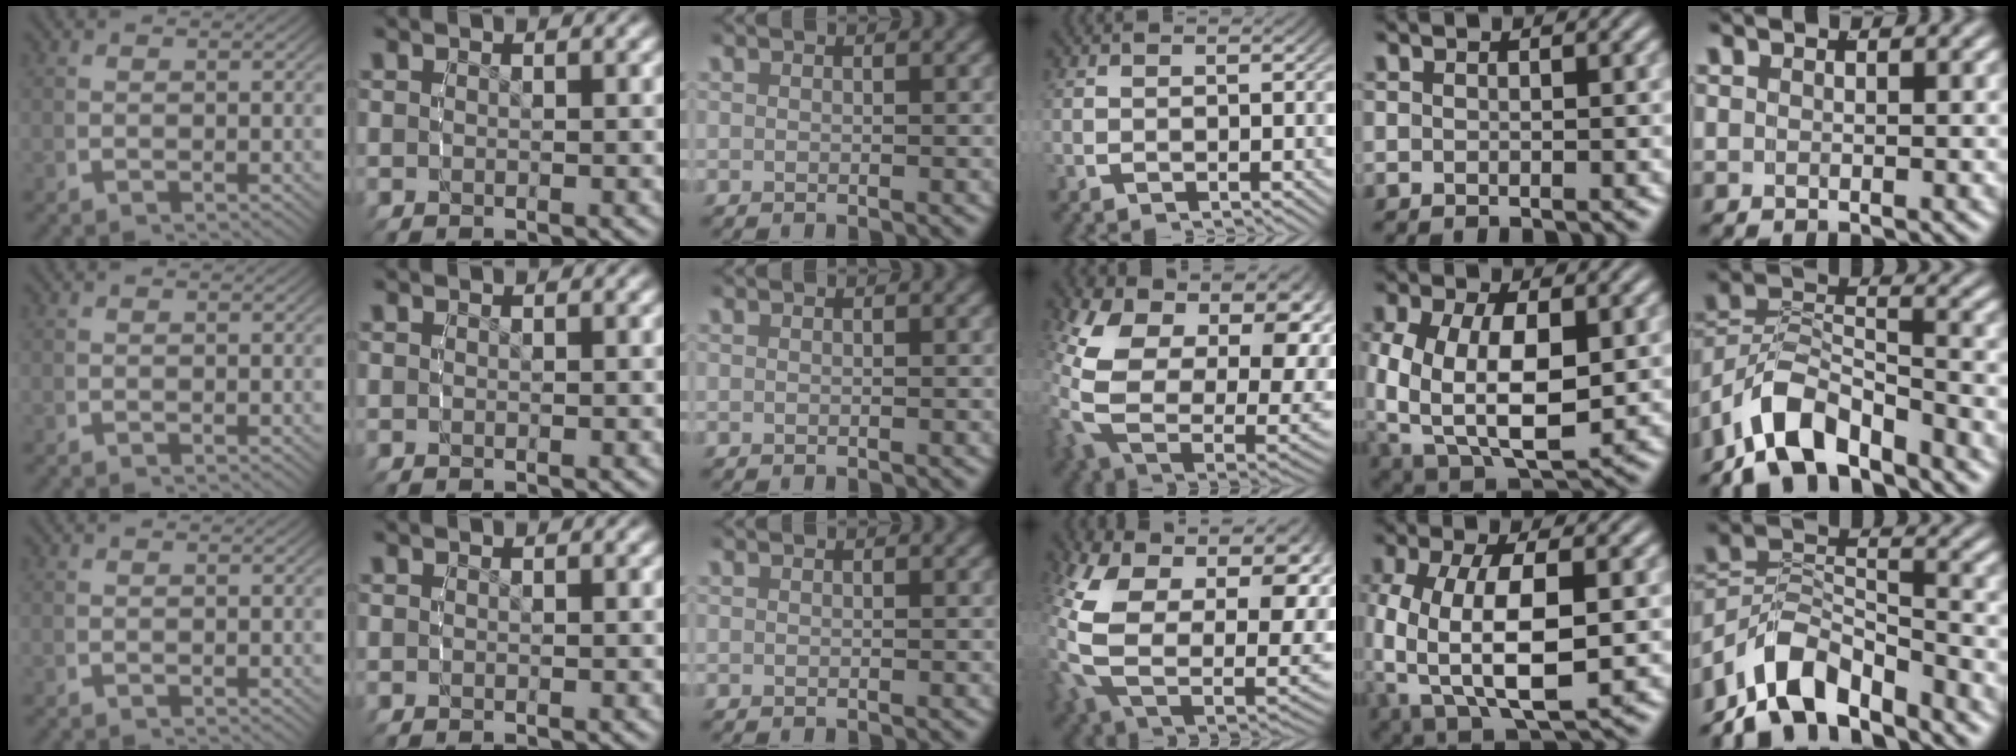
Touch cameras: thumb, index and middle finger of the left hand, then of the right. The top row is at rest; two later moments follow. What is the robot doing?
{"motion": "grasp_and_lifting", "object": "backpack"}